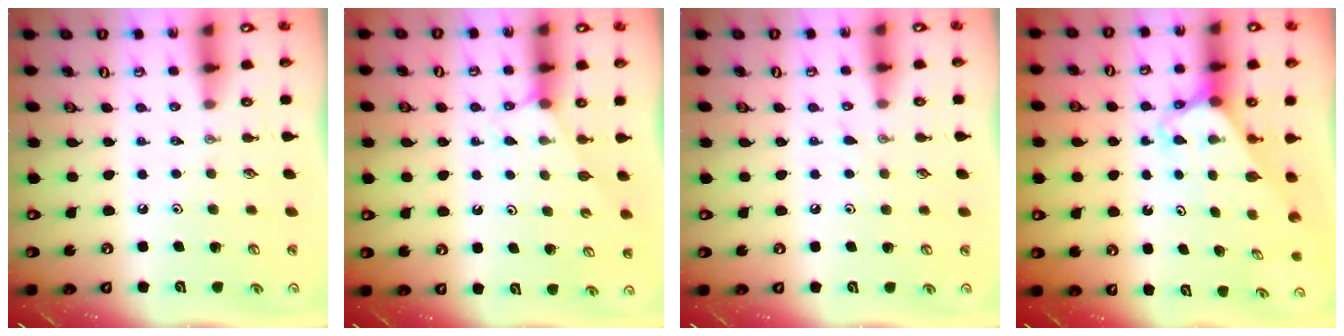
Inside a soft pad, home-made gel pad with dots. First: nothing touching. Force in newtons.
{"total": 4.1, "press": 4.1, "slide": 0.5}
{"total": 4.3, "press": 4.3, "slide": 0.4}
{"total": 2.8, "press": 2.8, "slide": 0.2}